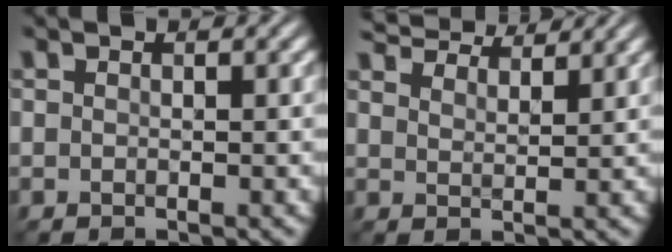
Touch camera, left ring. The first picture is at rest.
{"total": 7.2, "force": [6.6, 1.5, 2.4], "torque": [-0.050, 0.009, 0.097]}